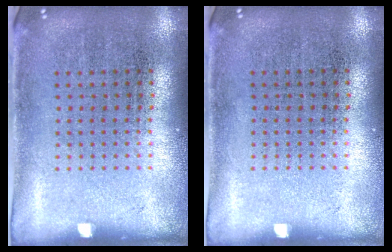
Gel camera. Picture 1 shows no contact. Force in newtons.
{"total": 0.0}